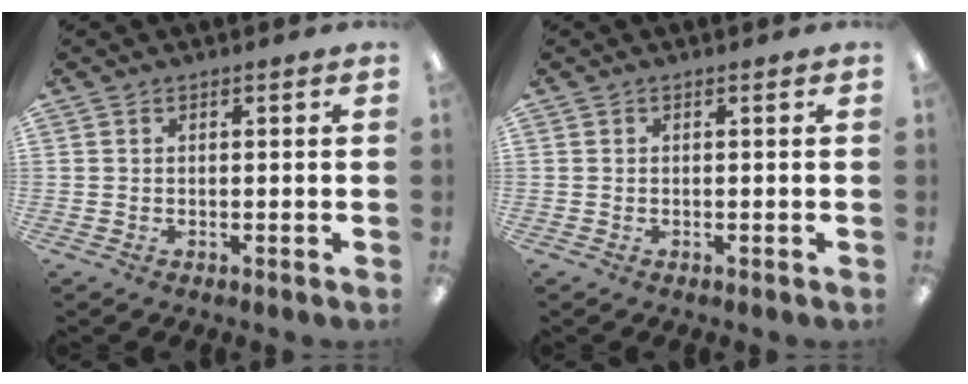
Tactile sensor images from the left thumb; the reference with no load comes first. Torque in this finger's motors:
{"motor_torque": [-0.03, -0.01, -0.04, 0.01, 0.00]}